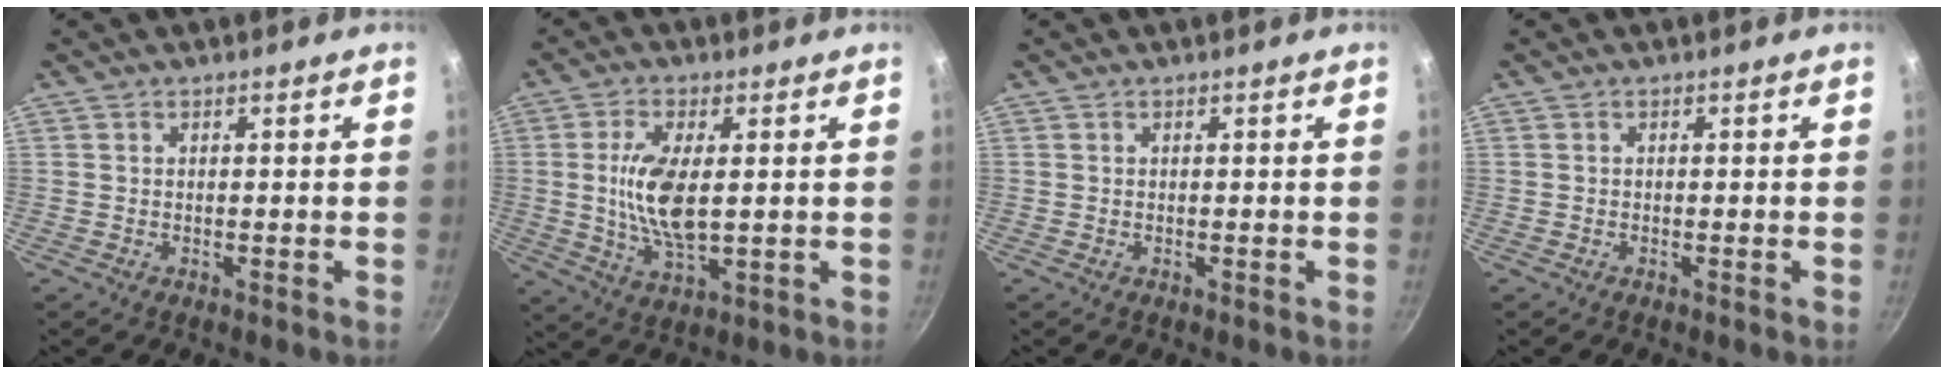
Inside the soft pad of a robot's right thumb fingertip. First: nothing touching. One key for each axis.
{"total": 10.6, "fx": 0.9, "fy": 4.5, "fz": 9.6, "tx": -0.186, "ty": -0.009, "tz": 0.021}
{"total": 0.0}
{"total": 0.0}